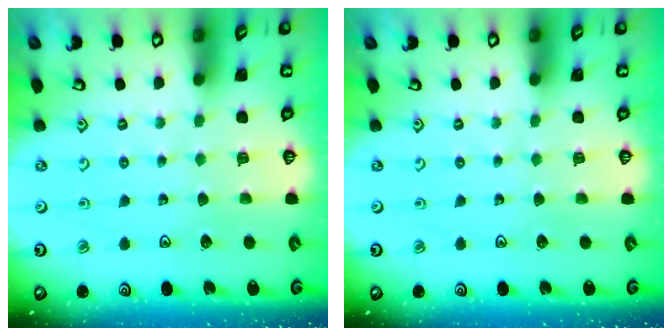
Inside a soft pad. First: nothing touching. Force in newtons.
{"total": 0.0}